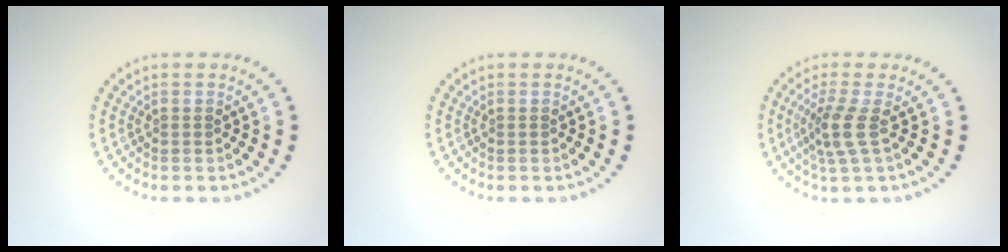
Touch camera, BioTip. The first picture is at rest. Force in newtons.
{"total": 0.0}
{"total": 2.8, "press": 2.1, "slide": 1.8}